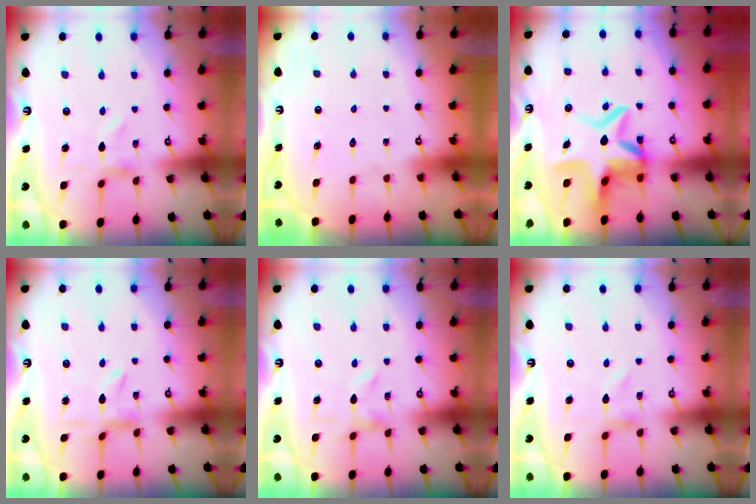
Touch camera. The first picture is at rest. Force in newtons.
{"total": 1.7, "press": 1.7, "slide": 0.1}
{"total": 11.3, "press": 10.7, "slide": 3.5}
{"total": 0.0}
{"total": 0.0}
{"total": 0.0}